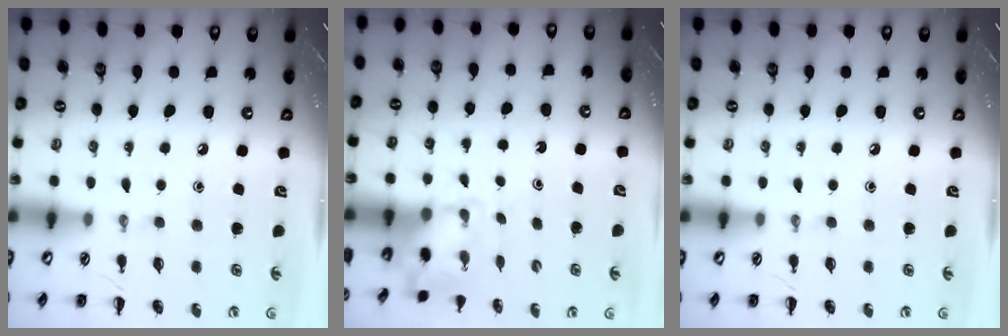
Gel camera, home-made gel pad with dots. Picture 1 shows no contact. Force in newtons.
{"total": 2.3, "press": 2.3, "slide": 0.5}
{"total": 0.0}